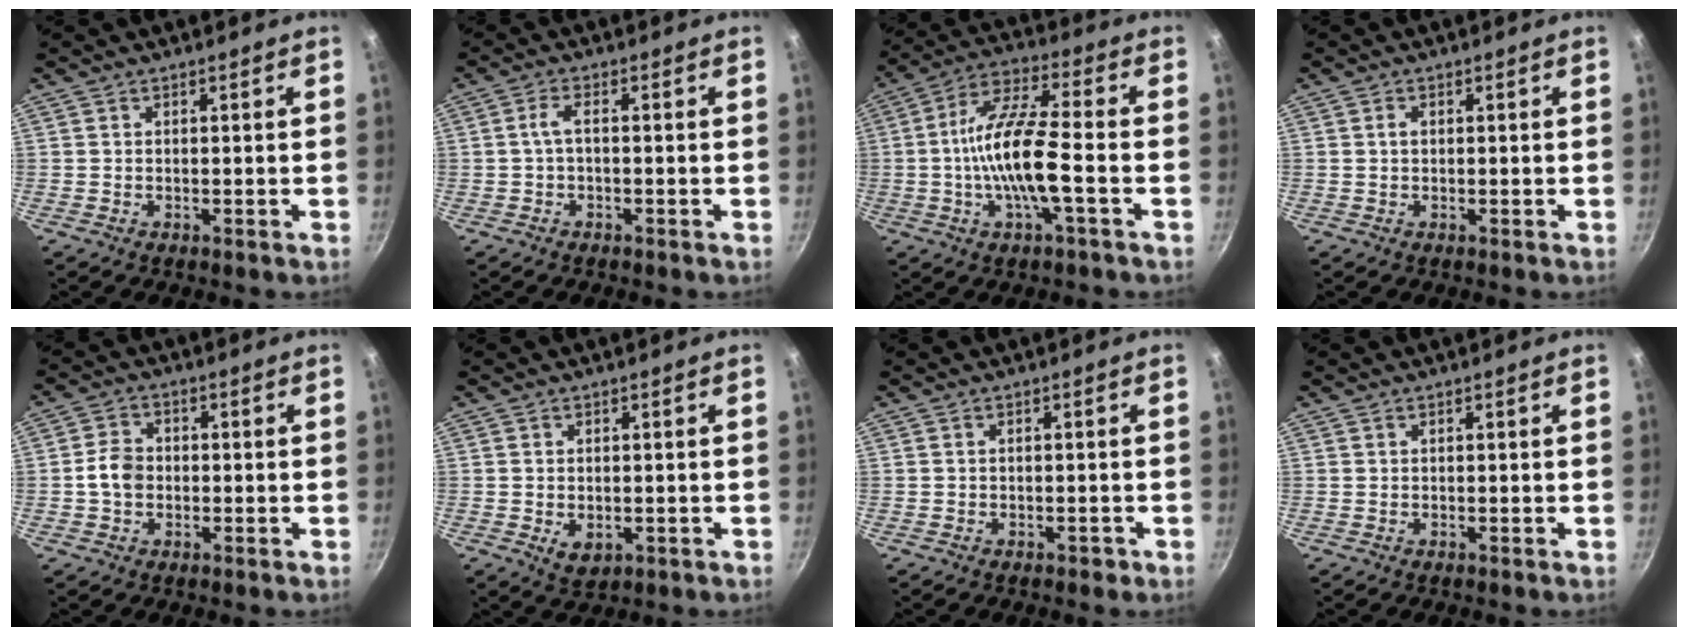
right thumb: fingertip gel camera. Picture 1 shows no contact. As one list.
[{"total": 2.6, "force": [-0.6, 1.0, 2.3], "torque": [-0.055, 0.015, -0.014]}, {"total": 13.8, "force": [-2.7, 3.5, 13.1], "torque": [-0.251, 0.032, -0.064]}, {"total": 1.1, "force": [0.1, 0.8, 0.7], "torque": [-0.012, 0.004, 0.001]}, {"total": 5.1, "force": [-0.8, 4.0, 3.0], "torque": [-0.041, 0.018, -0.022]}, {"total": 4.0, "force": [-0.7, 2.7, 2.8], "torque": [-0.043, -0.010, -0.006]}, {"total": 1.3, "force": [-0.8, 0.8, 0.6], "torque": [-0.002, 0.013, -0.003]}, {"total": 0.0}]